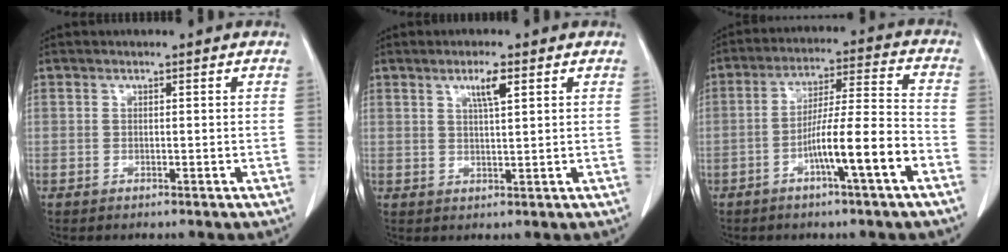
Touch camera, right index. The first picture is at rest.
{"total": 3.4, "force": [1.7, 0.2, 3.0], "torque": [-0.053, 0.000, 0.030]}
{"total": 10.8, "force": [-4.7, -0.1, 9.8], "torque": [-0.167, 0.011, -0.081]}